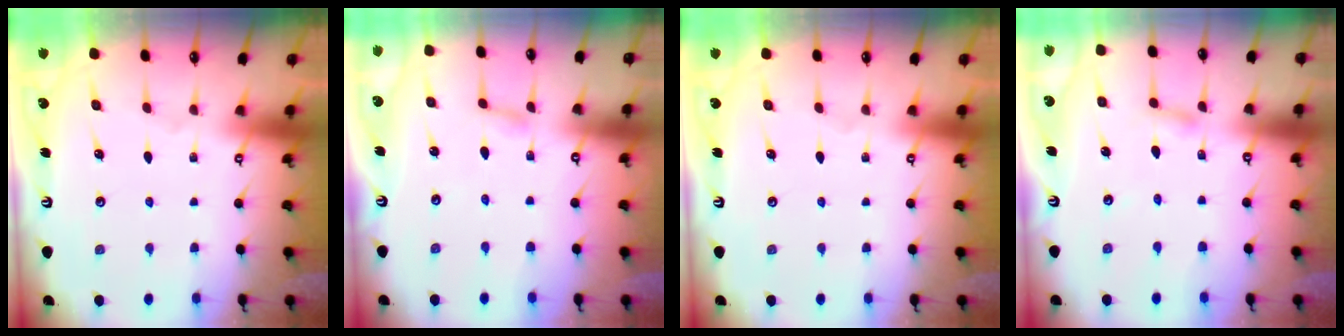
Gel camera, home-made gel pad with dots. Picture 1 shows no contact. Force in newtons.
{"total": 1.6, "press": 1.6, "slide": 0.2}
{"total": 0.0}
{"total": 3.1, "press": 3.1, "slide": 0.3}